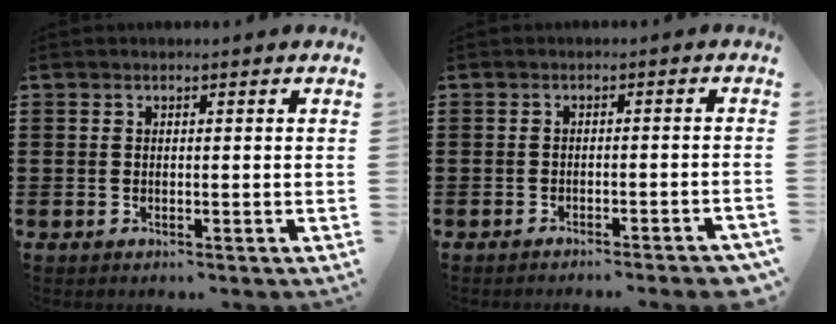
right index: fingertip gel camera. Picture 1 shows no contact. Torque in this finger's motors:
{"motor_torque": [0.06, 0.04, 0.58, 0.04]}